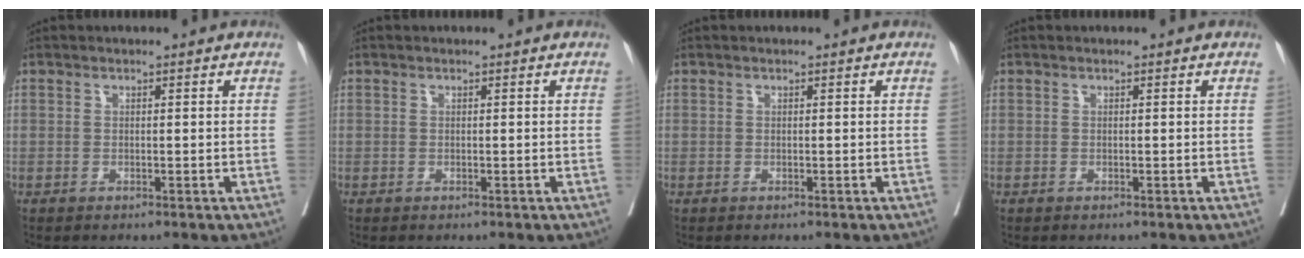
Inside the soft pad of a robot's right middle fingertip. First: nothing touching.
{"total": 0.0}
{"total": 0.0}
{"total": 0.0}